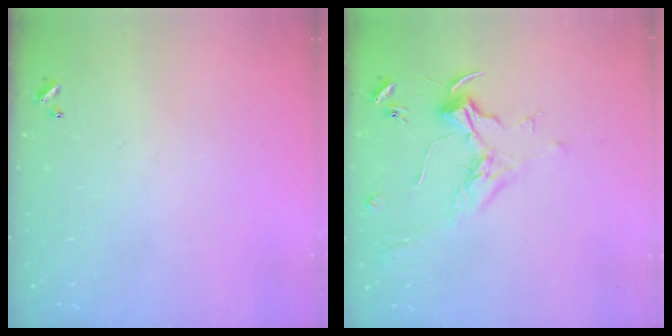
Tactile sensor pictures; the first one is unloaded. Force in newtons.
{"total": 1.8, "press": 1.7, "slide": 0.8}